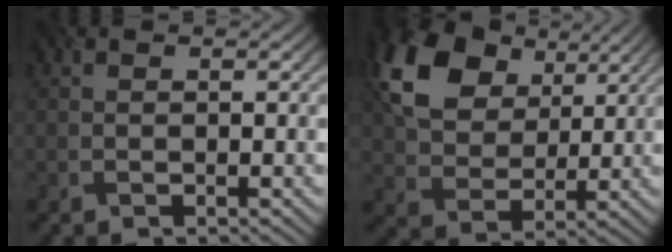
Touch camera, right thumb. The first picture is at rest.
{"total": 15.5, "force": [7.4, 10.4, 8.8], "torque": [-0.204, 0.036, 0.124]}